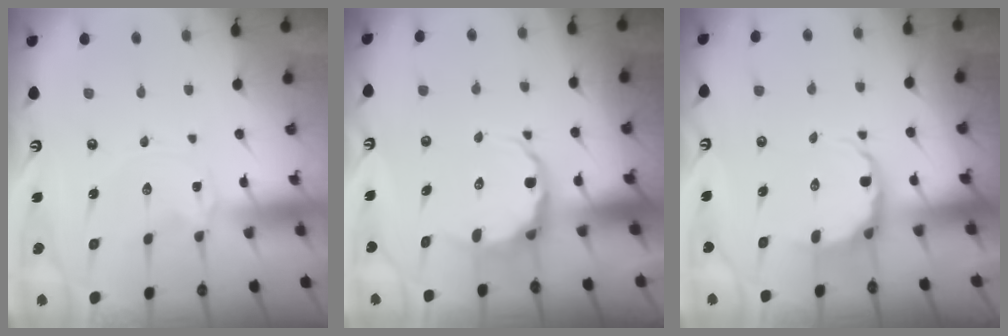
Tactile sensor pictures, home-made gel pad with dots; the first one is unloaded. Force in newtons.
{"total": 6.8, "press": 6.6, "slide": 1.9}
{"total": 6.1, "press": 5.7, "slide": 2.2}